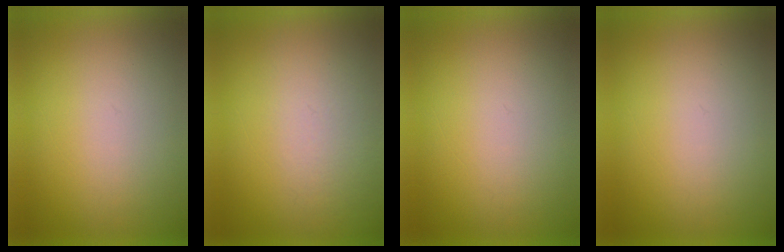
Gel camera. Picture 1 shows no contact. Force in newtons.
{"total": 5.2}
{"total": 0.0}
{"total": 0.0}